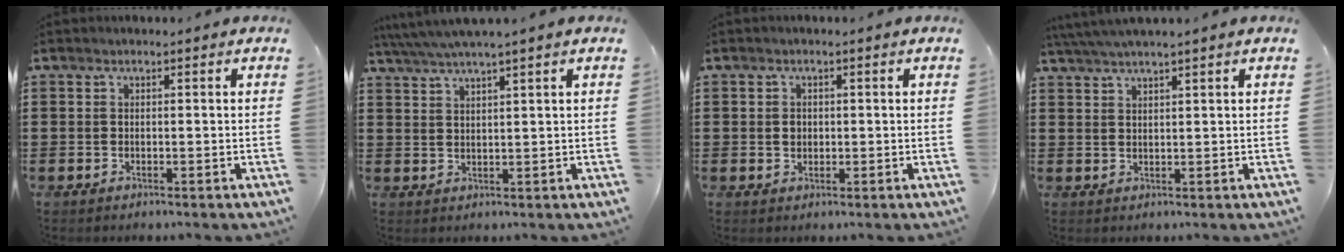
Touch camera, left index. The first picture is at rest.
{"total": 2.9, "force": [2.5, -0.6, 1.5], "torque": [-0.035, -0.003, 0.043]}
{"total": 1.5, "force": [0.2, 1.3, 0.7], "torque": [-0.017, 0.007, 0.003]}
{"total": 2.7, "force": [2.4, -0.4, 1.1], "torque": [-0.027, 0.000, 0.044]}